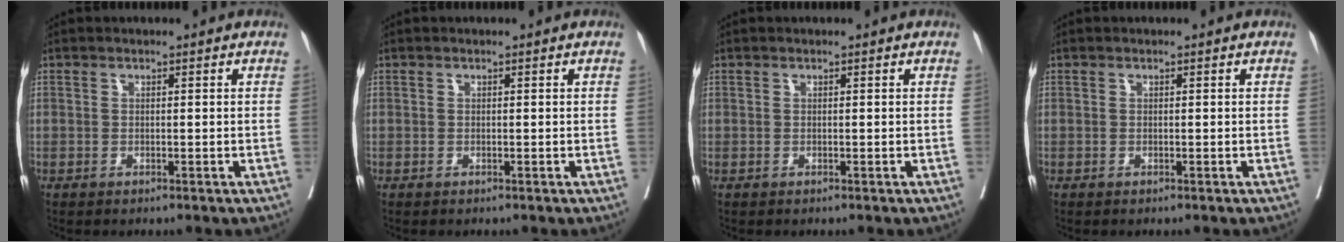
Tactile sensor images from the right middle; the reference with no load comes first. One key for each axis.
{"total": 0.0}
{"total": 0.0}
{"total": 0.0}